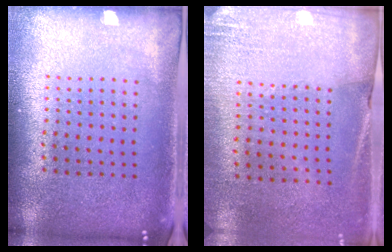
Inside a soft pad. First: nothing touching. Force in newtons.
{"total": 2.6, "press": 2.3, "slide": 1.3}